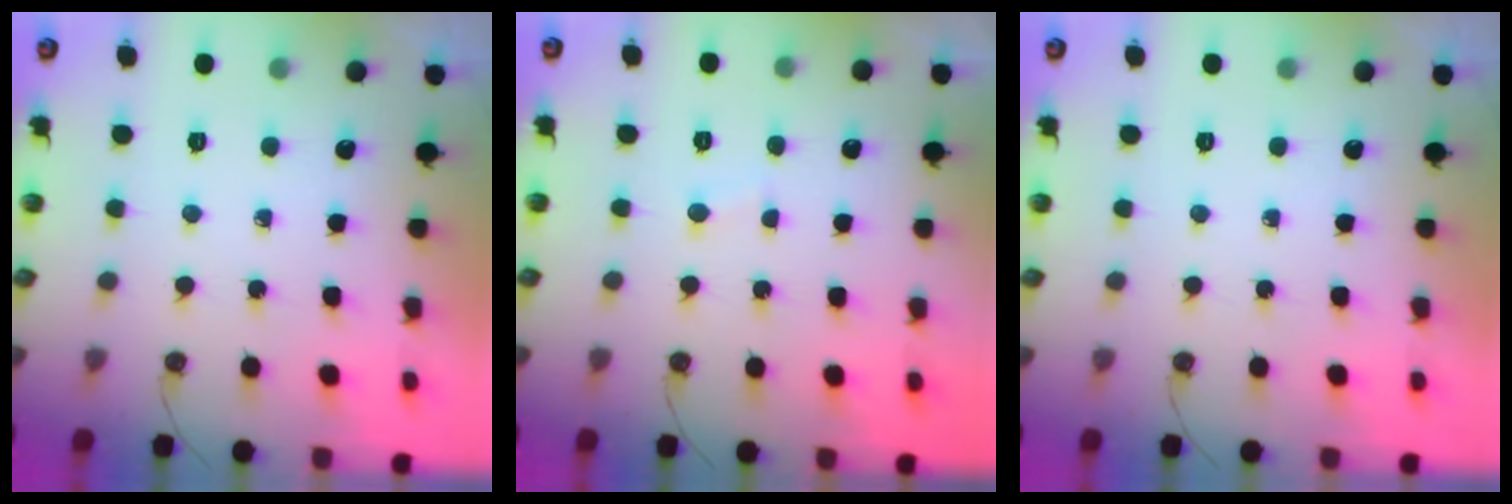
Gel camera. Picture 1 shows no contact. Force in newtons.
{"total": 3.8, "press": 1.9, "slide": 3.3}
{"total": 0.0}